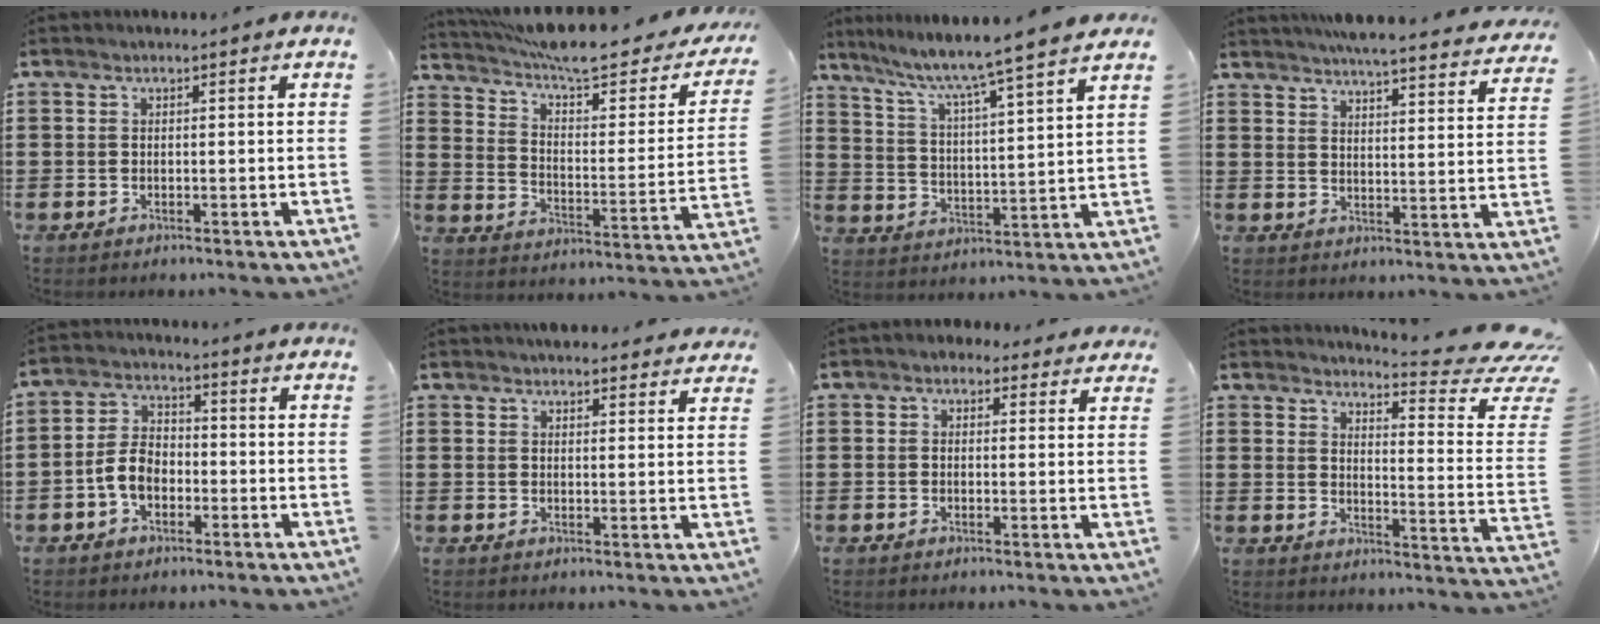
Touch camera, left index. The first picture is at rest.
{"total": 8.0, "force": [6.8, 0.8, 4.2], "torque": [-0.105, -0.048, 0.113]}
{"total": 6.1, "force": [5.3, -1.3, 2.7], "torque": [-0.076, -0.047, 0.079]}
{"total": 5.0, "force": [4.8, -0.2, 1.3], "torque": [-0.039, -0.031, 0.081]}
{"total": 5.3, "force": [-2.0, 3.5, 3.5], "torque": [-0.092, 0.003, -0.045]}
{"total": 2.9, "force": [2.9, 0.3, 0.3], "torque": [-0.014, -0.005, 0.055]}
{"total": 1.9, "force": [1.1, 1.5, 0.5], "torque": [-0.009, 0.006, 0.018]}
{"total": 6.5, "force": [5.5, -0.1, 3.6], "torque": [-0.055, -0.060, 0.083]}